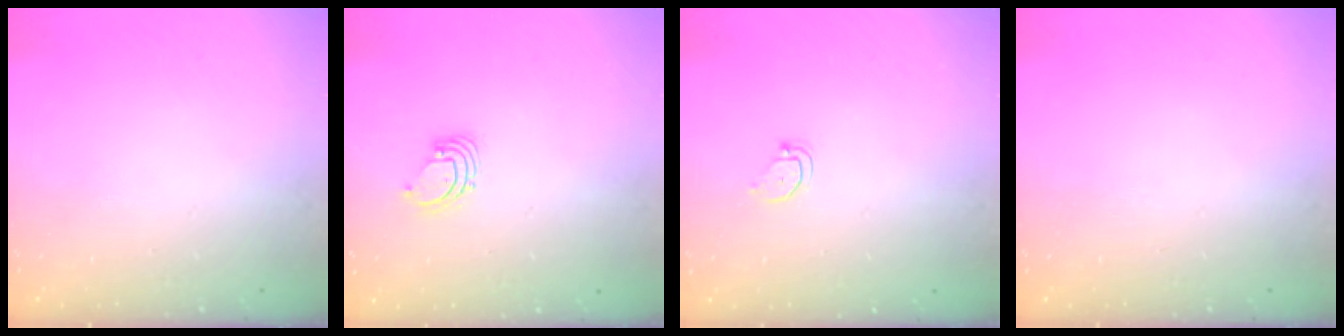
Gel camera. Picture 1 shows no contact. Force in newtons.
{"total": 1.4, "press": 1.4, "slide": 0.1}
{"total": 2.4, "press": 2.4, "slide": 0.2}
{"total": 0.0}